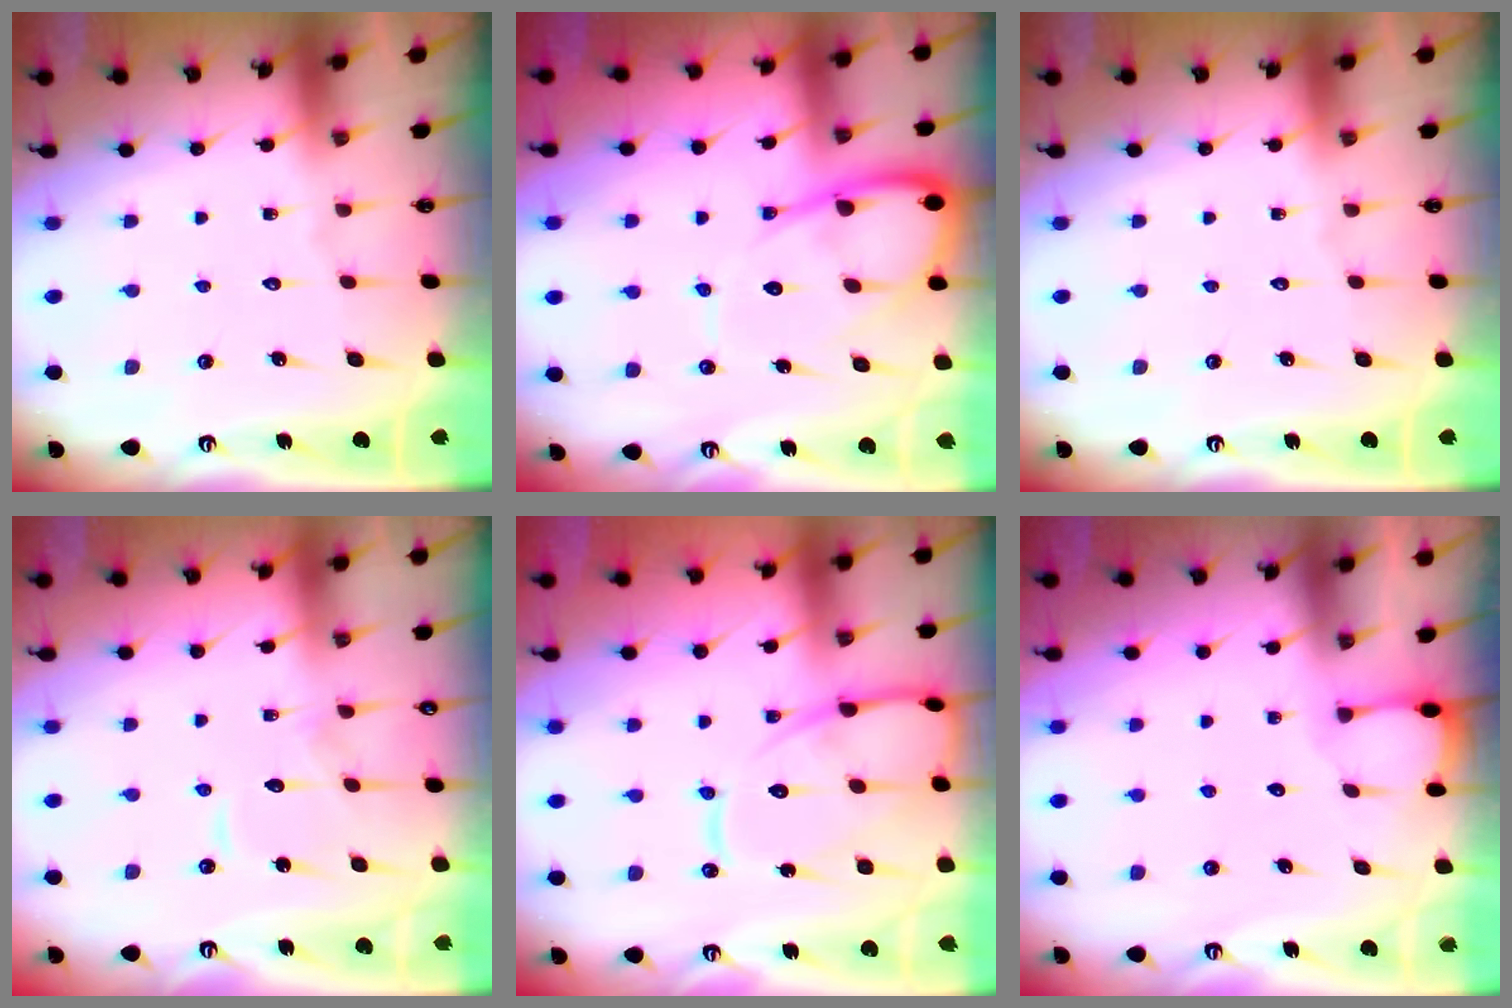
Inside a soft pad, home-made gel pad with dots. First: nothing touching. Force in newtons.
{"total": 11.4, "press": 11.4, "slide": 1.0}
{"total": 0.0}
{"total": 8.2, "press": 8.2, "slide": 0.5}
{"total": 13.1, "press": 13.1, "slide": 1.2}
{"total": 1.0, "press": 0.9, "slide": 0.1}